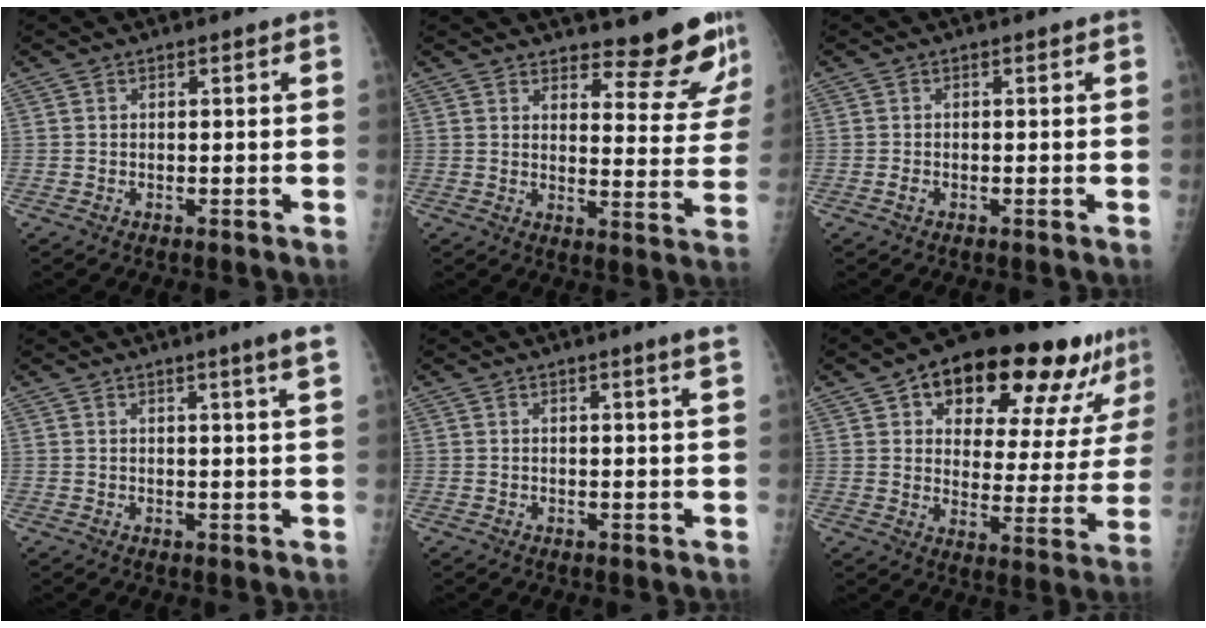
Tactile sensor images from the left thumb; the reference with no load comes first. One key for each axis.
{"total": 11.7, "fx": 10.4, "fy": 2.7, "fz": 4.6, "tx": -0.026, "ty": -0.096, "tz": 0.127}
{"total": 1.0, "fx": -0.4, "fy": 0.7, "fz": 0.6, "tx": -0.012, "ty": -0.001, "tz": -0.008}
{"total": 4.4, "fx": 2.8, "fy": -0.9, "fz": 3.3, "tx": -0.045, "ty": -0.014, "tz": 0.037}
{"total": 1.3, "fx": 1.1, "fy": -0.3, "fz": 0.7, "tx": -0.015, "ty": -0.006, "tz": 0.013}
{"total": 23.4, "fx": 14.1, "fy": 9.8, "fz": 15.8, "tx": -0.181, "ty": -0.023, "tz": 0.201}